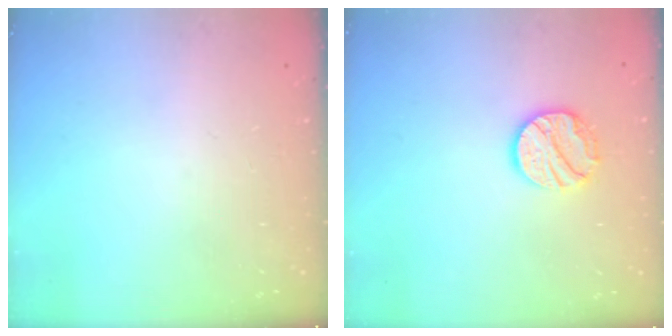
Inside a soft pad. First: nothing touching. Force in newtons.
{"total": 12.2, "press": 12.2, "slide": 1.0}